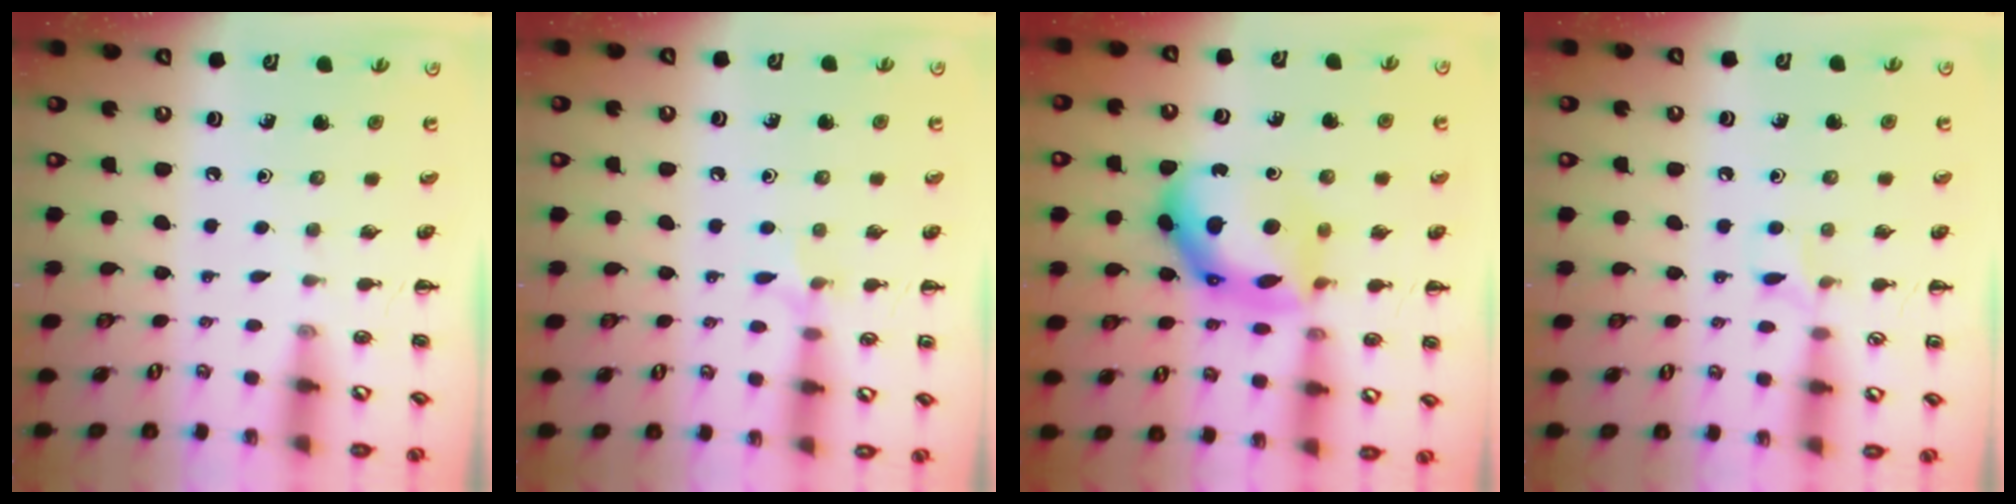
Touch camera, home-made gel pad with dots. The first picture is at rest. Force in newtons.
{"total": 4.9, "press": 4.7, "slide": 1.3}
{"total": 15.3, "press": 15.3, "slide": 0.9}
{"total": 5.0, "press": 4.8, "slide": 1.5}